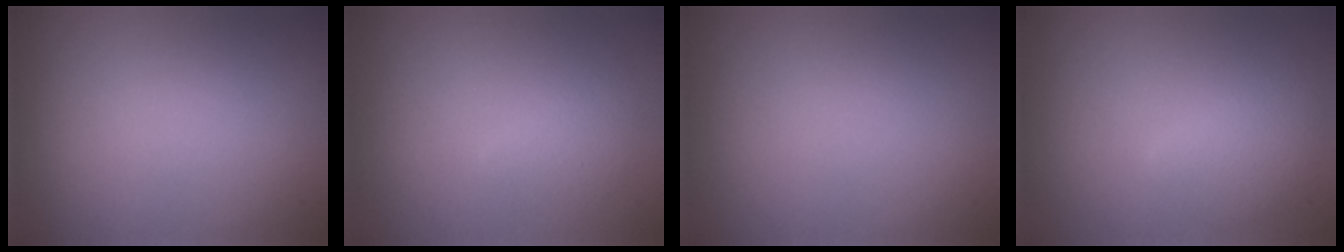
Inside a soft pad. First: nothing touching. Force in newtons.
{"total": 1.6, "press": 1.6, "slide": 0.1}
{"total": 0.0}
{"total": 2.7, "press": 2.7, "slide": 0.1}